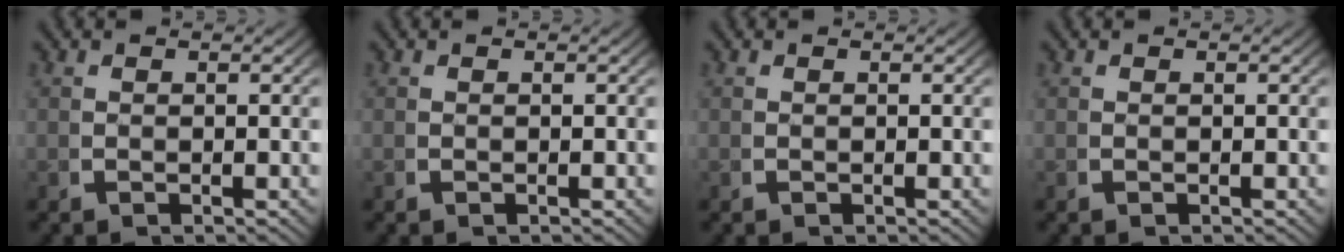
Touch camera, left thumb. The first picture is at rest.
{"total": 0.0}
{"total": 0.0}
{"total": 0.0}